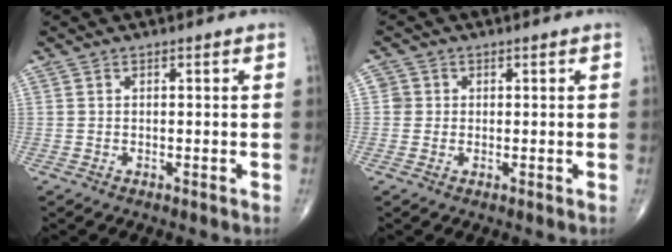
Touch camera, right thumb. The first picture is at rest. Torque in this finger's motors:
{"motor_torque": [-0.11, 0.34, 0.26, 0.24, -0.02]}